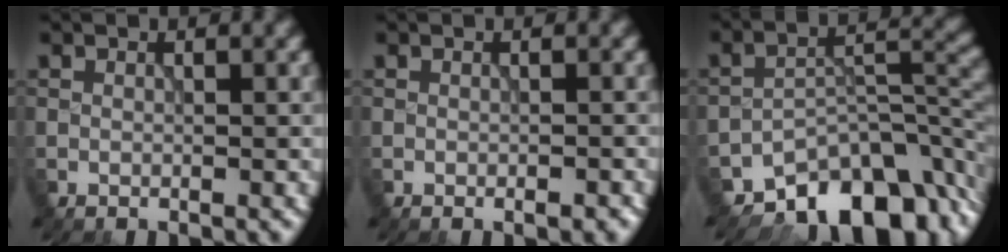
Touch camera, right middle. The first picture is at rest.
{"total": 1.0, "force": [-0.6, 0.3, 0.7], "torque": [-0.011, -0.003, -0.007]}
{"total": 10.9, "force": [-8.5, 4.6, 5.0], "torque": [-0.053, -0.004, -0.139]}